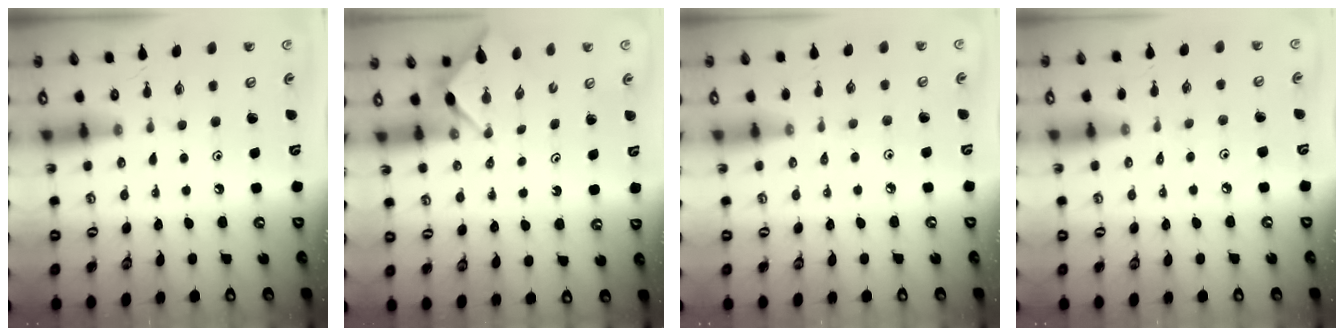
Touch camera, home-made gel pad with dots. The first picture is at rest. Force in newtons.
{"total": 2.8, "press": 2.7, "slide": 0.3}
{"total": 2.2, "press": 2.2, "slide": 0.5}
{"total": 1.9, "press": 1.9, "slide": 0.4}